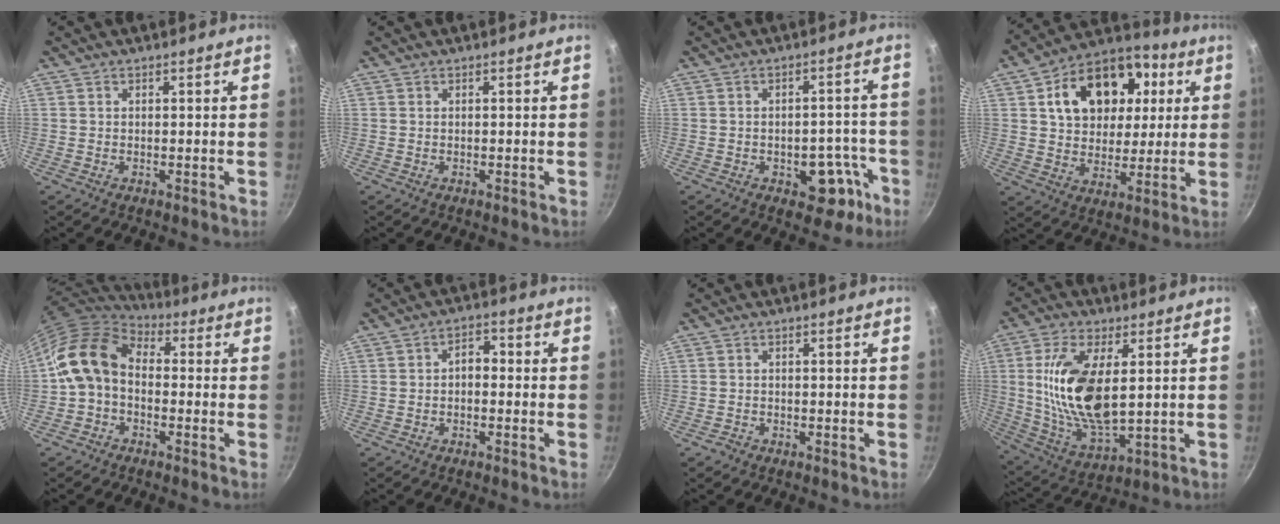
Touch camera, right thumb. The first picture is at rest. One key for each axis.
{"total": 0.0}
{"total": 8.9, "fx": -4.1, "fy": 5.1, "fz": 6.0, "tx": -0.041, "ty": 0.041, "tz": -0.043}
{"total": 19.1, "fx": 5.5, "fy": 13.6, "fz": 12.3, "tx": -0.152, "ty": 0.009, "tz": 0.088}
{"total": 12.9, "fx": -0.8, "fy": 9.2, "fz": 9.0, "tx": -0.165, "ty": 0.037, "tz": -0.032}
{"total": 3.5, "fx": -0.4, "fy": 2.3, "fz": 2.6, "tx": -0.026, "ty": 0.018, "tz": -0.016}
{"total": 1.0, "fx": -0.7, "fy": 0.6, "fz": 0.1, "tx": -0.002, "ty": 0.002, "tz": -0.018}
{"total": 17.9, "fx": 2.7, "fy": 8.3, "fz": 15.6, "tx": -0.301, "ty": -0.019, "tz": 0.062}